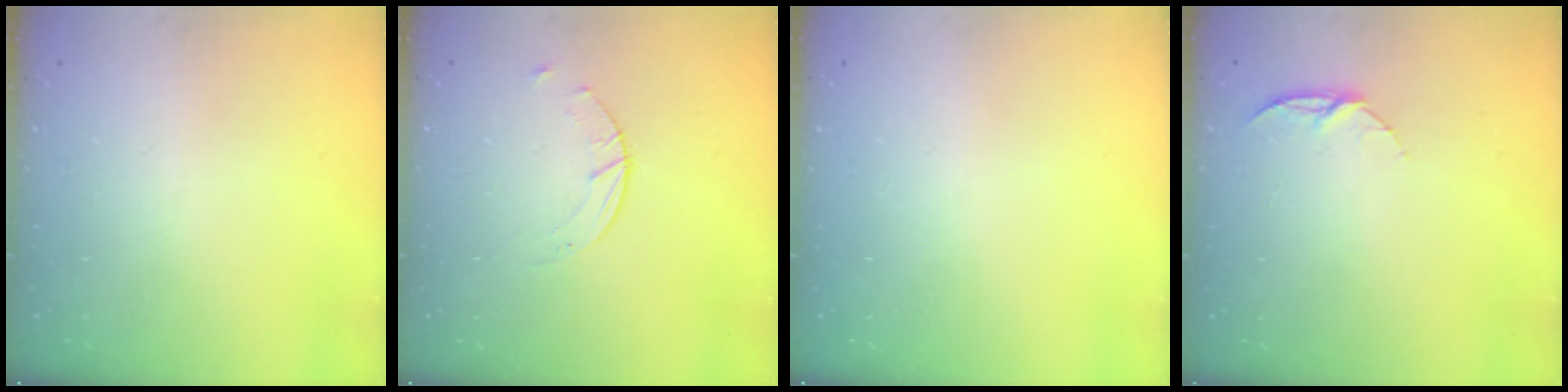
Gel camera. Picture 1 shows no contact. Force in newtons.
{"total": 2.0, "press": 2.0, "slide": 0.3}
{"total": 0.0}
{"total": 6.9, "press": 6.9, "slide": 0.8}